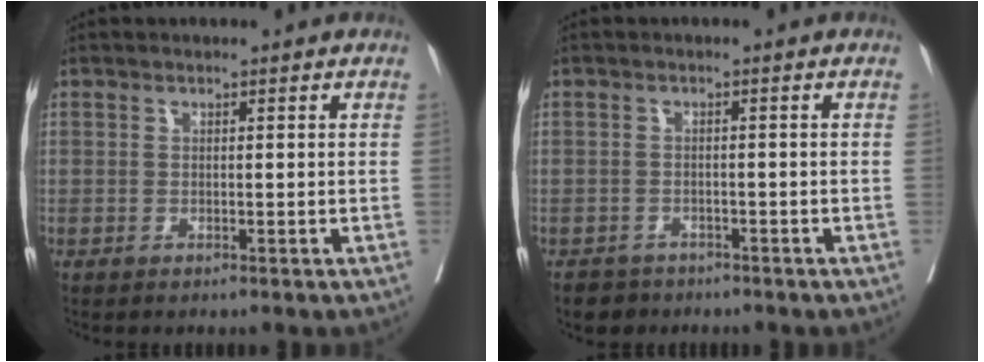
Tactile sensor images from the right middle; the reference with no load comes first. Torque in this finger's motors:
{"motor_torque": [0.44, -0.44, 0.04, 0.00]}